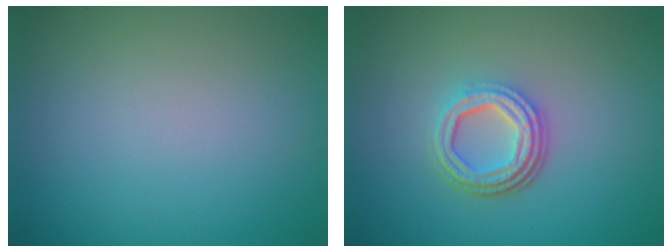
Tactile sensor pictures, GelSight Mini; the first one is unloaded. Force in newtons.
{"total": 4.4, "press": 3.3, "slide": 2.9}